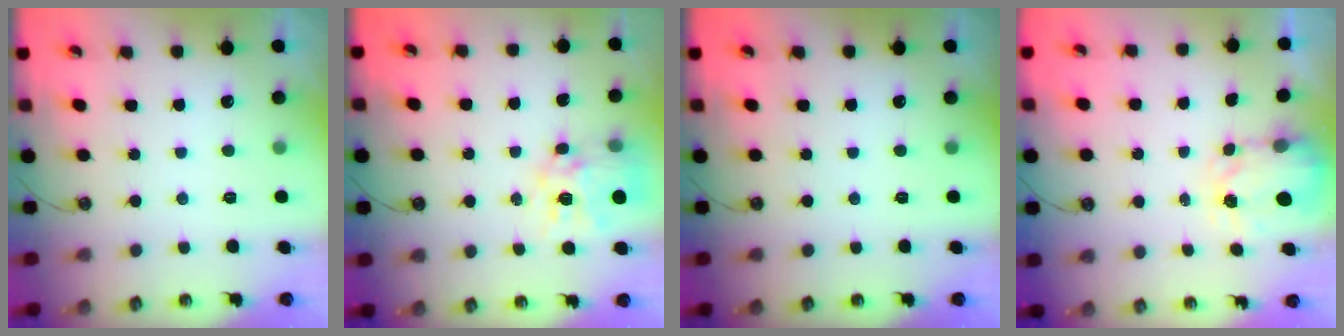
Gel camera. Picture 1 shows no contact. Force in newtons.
{"total": 13.0, "press": 13.0, "slide": 1.1}
{"total": 0.0}
{"total": 3.6, "press": 3.5, "slide": 0.5}